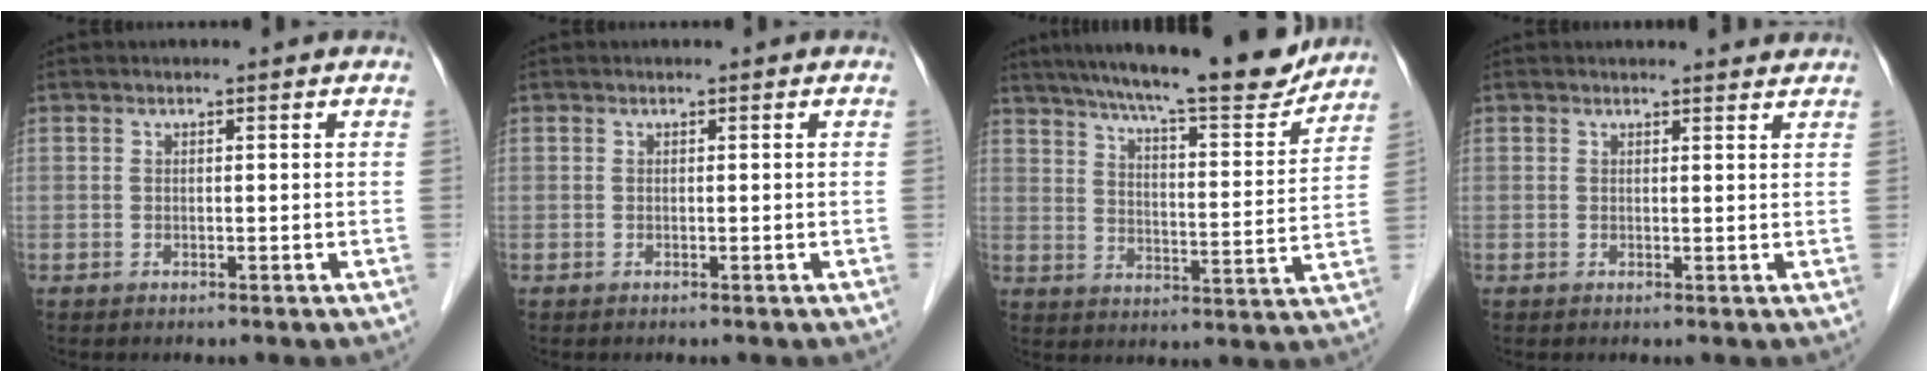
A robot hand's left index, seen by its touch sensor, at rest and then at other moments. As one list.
[{"total": 0.0}, {"total": 19.4, "force": [17.1, 2.1, 8.9], "torque": [-0.141, -0.013, 0.238]}, {"total": 2.5, "force": [2.5, 0.3, 0.1], "torque": [-0.008, -0.003, 0.023]}]